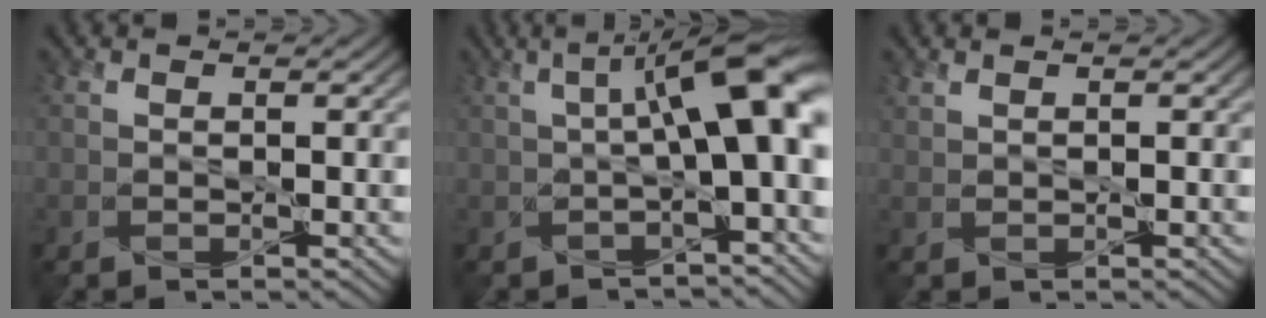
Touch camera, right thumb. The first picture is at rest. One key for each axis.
{"total": 8.3, "fx": 0.0, "fy": 1.4, "fz": 8.1, "tx": -0.117, "ty": 0.021, "tz": -0.002}
{"total": 1.0, "fx": 0.9, "fy": 0.2, "fz": 0.2, "tx": -0.009, "ty": 0.002, "tz": 0.025}